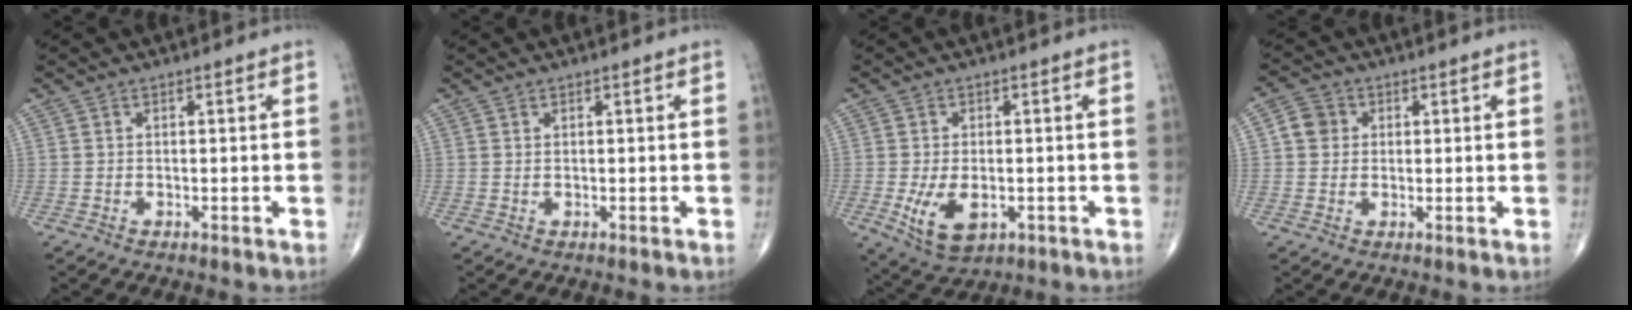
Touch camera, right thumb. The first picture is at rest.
{"total": 0.0}
{"total": 8.1, "force": [-2.1, 4.6, 6.3], "torque": [-0.113, -0.008, -0.024]}
{"total": 4.3, "force": [0.7, 3.9, 1.6], "torque": [-0.016, 0.006, 0.006]}